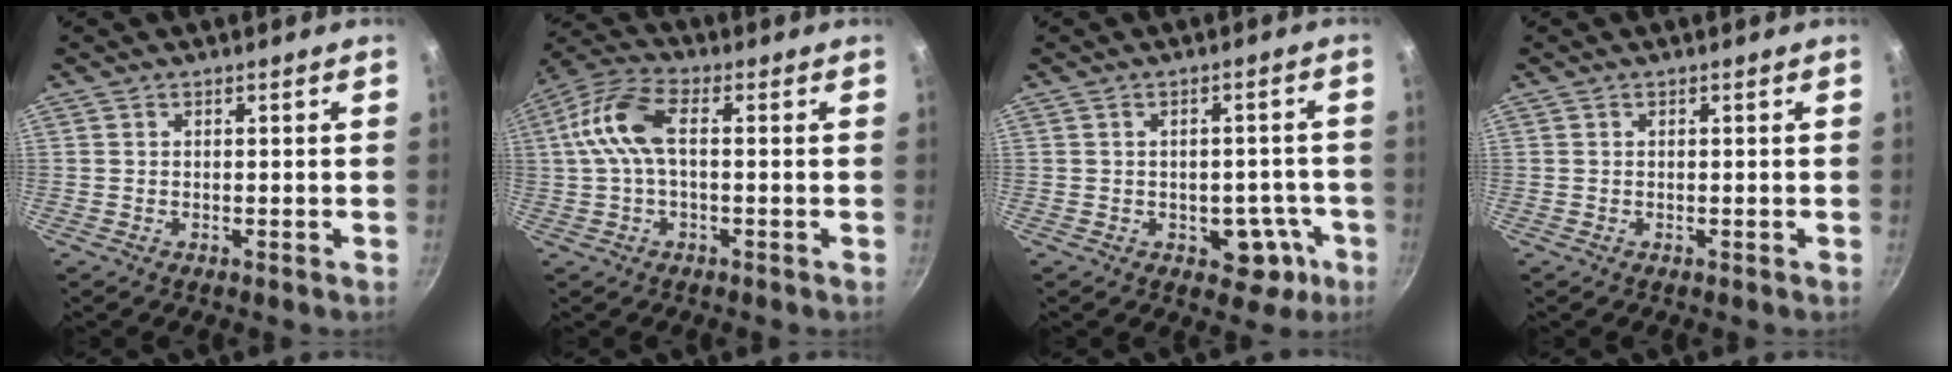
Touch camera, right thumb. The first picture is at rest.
{"total": 9.7, "force": [0.6, 4.8, 8.5], "torque": [-0.190, 0.029, 0.001]}
{"total": 7.0, "force": [-2.6, 4.7, 4.5], "torque": [-0.017, 0.027, -0.022]}
{"total": 0.0}